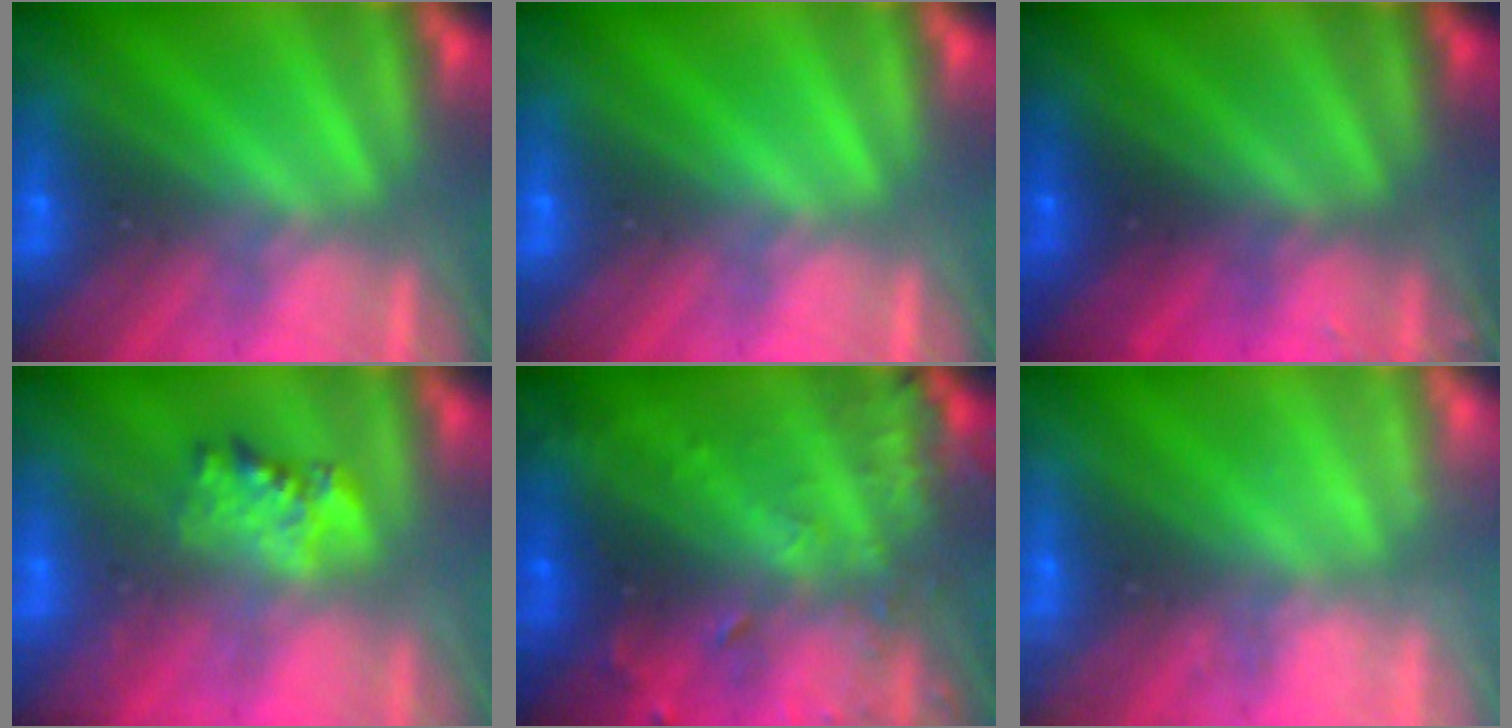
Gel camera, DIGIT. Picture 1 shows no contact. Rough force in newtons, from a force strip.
{"total": 0.0}
{"total": 3.4}
{"total": 2.3}
{"total": 7.7}
{"total": 2.2}